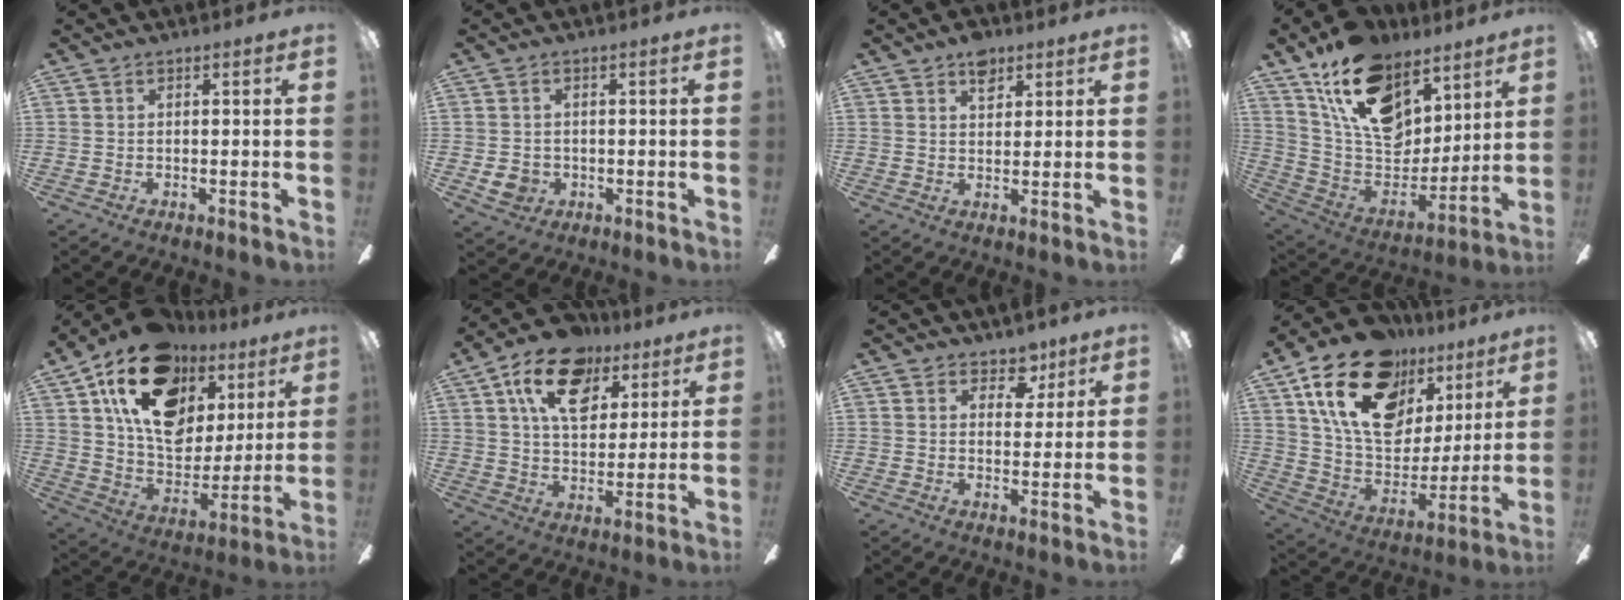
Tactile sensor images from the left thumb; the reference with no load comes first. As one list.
[{"total": 4.1, "force": [-0.4, 3.9, 1.4], "torque": [-0.035, 0.002, -0.007]}, {"total": 5.8, "force": [3.7, 3.5, 2.7], "torque": [-0.022, -0.013, 0.062]}, {"total": 20.5, "force": [12.1, 12.4, 11.0], "torque": [-0.194, -0.061, 0.226]}, {"total": 21.0, "force": [11.7, 13.4, 11.2], "torque": [-0.204, -0.057, 0.213]}, {"total": 16.9, "force": [9.0, 10.1, 10.2], "torque": [-0.163, -0.024, 0.159]}, {"total": 5.8, "force": [3.8, 3.7, 2.3], "torque": [-0.018, -0.021, 0.064]}, {"total": 24.5, "force": [14.2, 14.5, 13.7], "torque": [-0.251, -0.071, 0.259]}]